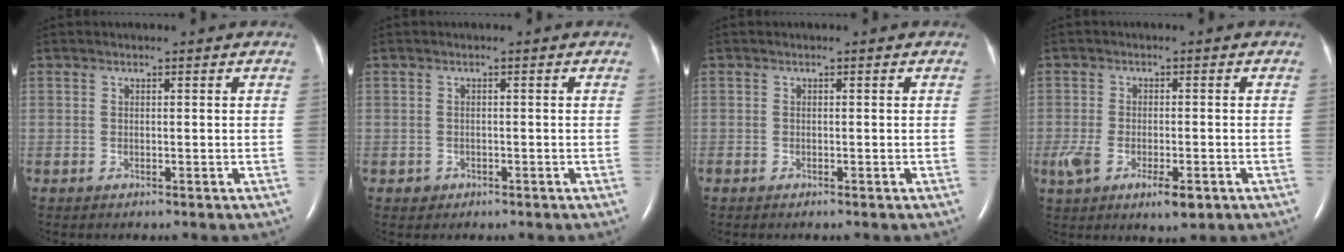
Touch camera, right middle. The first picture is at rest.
{"total": 1.1, "force": [-0.5, 0.9, 0.0], "torque": [-0.002, 0.004, -0.007]}
{"total": 0.0}
{"total": 7.3, "force": [-3.3, 2.7, 5.9], "torque": [-0.106, -0.014, -0.050]}